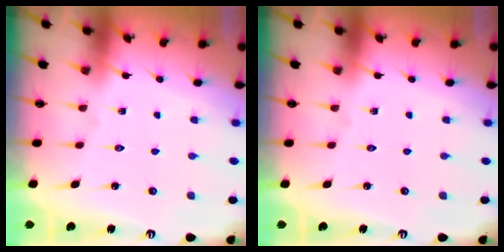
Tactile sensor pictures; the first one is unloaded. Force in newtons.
{"total": 0.0}